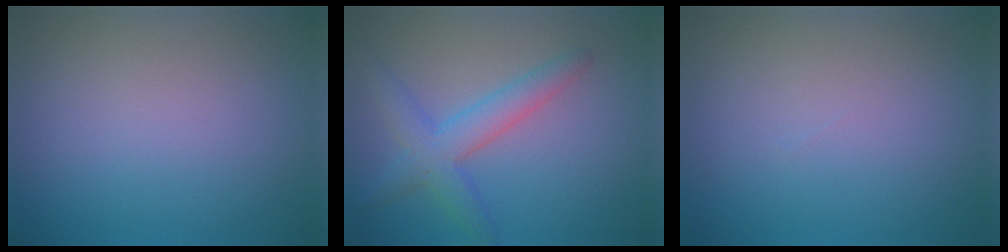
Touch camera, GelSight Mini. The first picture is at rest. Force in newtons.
{"total": 3.9, "press": 3.9, "slide": 0.1}
{"total": 0.0}